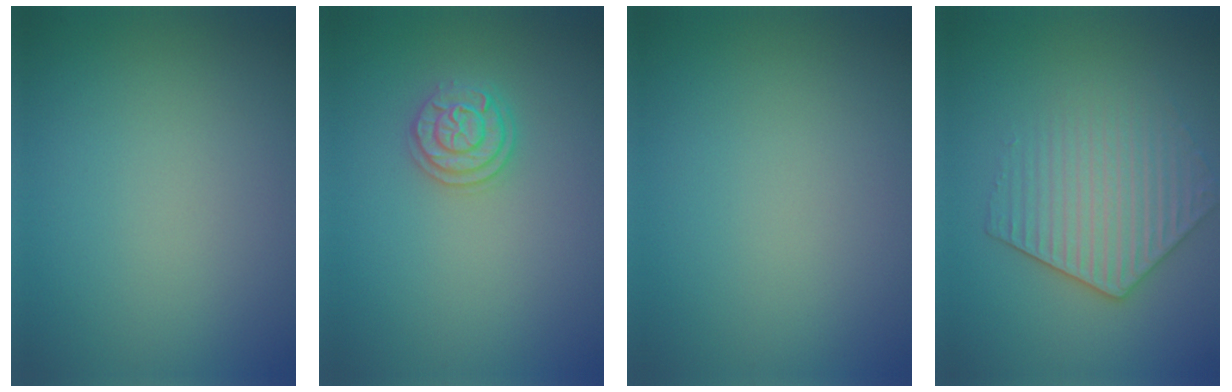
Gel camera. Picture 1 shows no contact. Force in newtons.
{"total": 2.1, "press": 2.1, "slide": 0.3}
{"total": 0.0}
{"total": 4.3, "press": 3.7, "slide": 2.2}